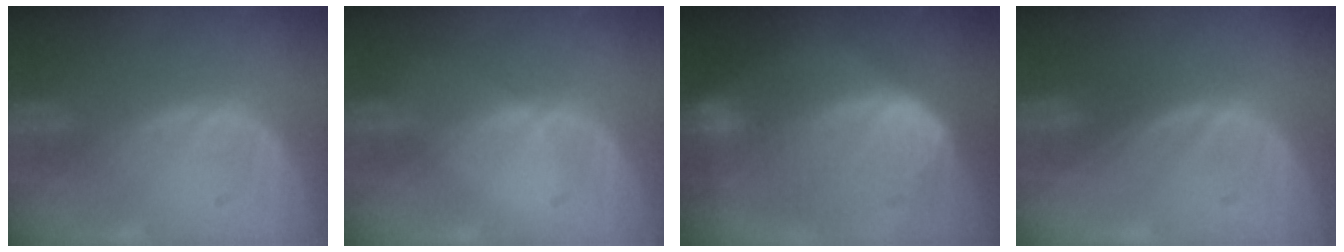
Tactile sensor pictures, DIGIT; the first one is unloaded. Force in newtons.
{"total": 0.6, "press": 0.5, "slide": 0.2}
{"total": 10.3, "press": 8.9, "slide": 5.2}
{"total": 0.0}